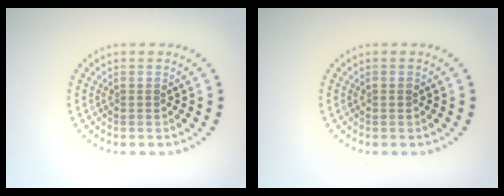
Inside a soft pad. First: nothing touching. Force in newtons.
{"total": 0.6, "press": 0.6, "slide": 0.2}